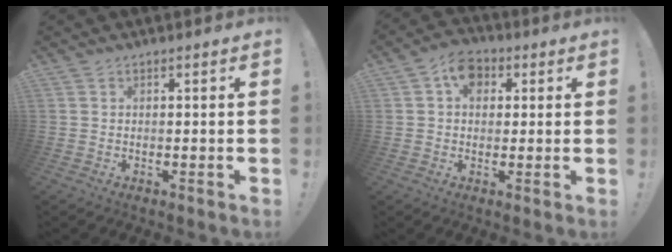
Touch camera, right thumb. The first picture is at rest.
{"total": 7.3, "force": [1.8, 5.6, 4.3], "torque": [-0.066, 0.008, 0.034]}